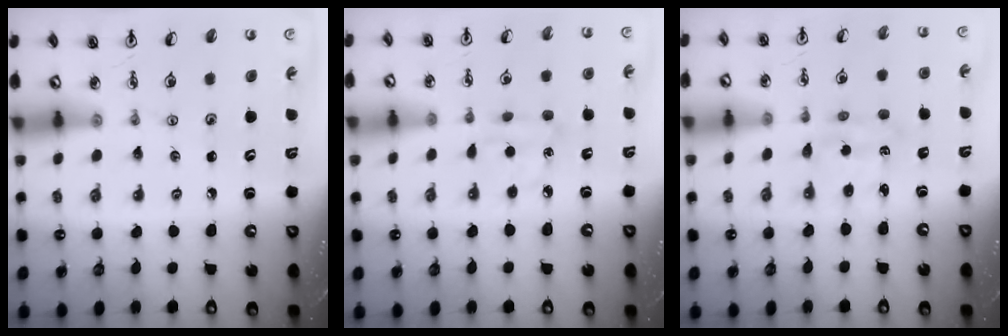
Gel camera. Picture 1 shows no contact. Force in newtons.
{"total": 5.1, "press": 5.1, "slide": 0.3}
{"total": 2.0, "press": 1.9, "slide": 0.5}